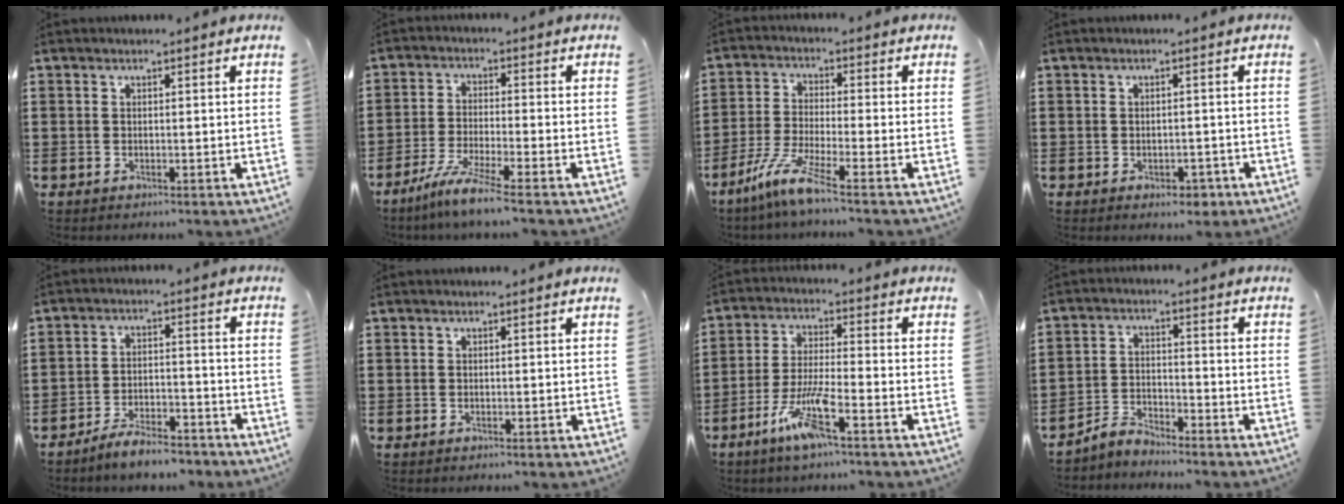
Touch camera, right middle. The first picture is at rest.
{"total": 5.7, "force": [-4.7, -0.4, 3.2], "torque": [-0.070, -0.019, -0.091]}
{"total": 6.8, "force": [-4.9, 0.0, 4.7], "torque": [-0.109, -0.019, -0.098]}
{"total": 2.0, "force": [-1.4, 1.2, 0.8], "torque": [-0.017, 0.002, -0.029]}
{"total": 5.5, "force": [-5.2, 0.7, 1.5], "torque": [-0.038, 0.000, -0.105]}
{"total": 0.0}
{"total": 7.7, "force": [-4.6, 1.0, 6.1], "torque": [-0.136, -0.011, -0.091]}
{"total": 3.7, "force": [-3.7, 0.5, 0.4], "torque": [-0.020, 0.004, -0.081]}